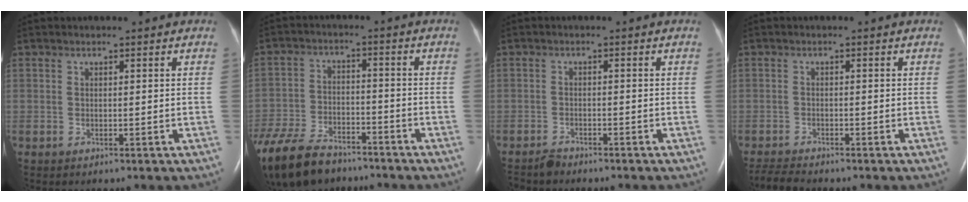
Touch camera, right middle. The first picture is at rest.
{"total": 17.1, "force": [-13.1, 7.4, 8.2], "torque": [-0.211, -0.028, -0.218]}
{"total": 1.6, "force": [-1.6, 0.1, 0.0], "torque": [-0.004, -0.005, -0.028]}
{"total": 3.2, "force": [-3.1, -0.2, 0.8], "torque": [-0.020, -0.016, -0.053]}